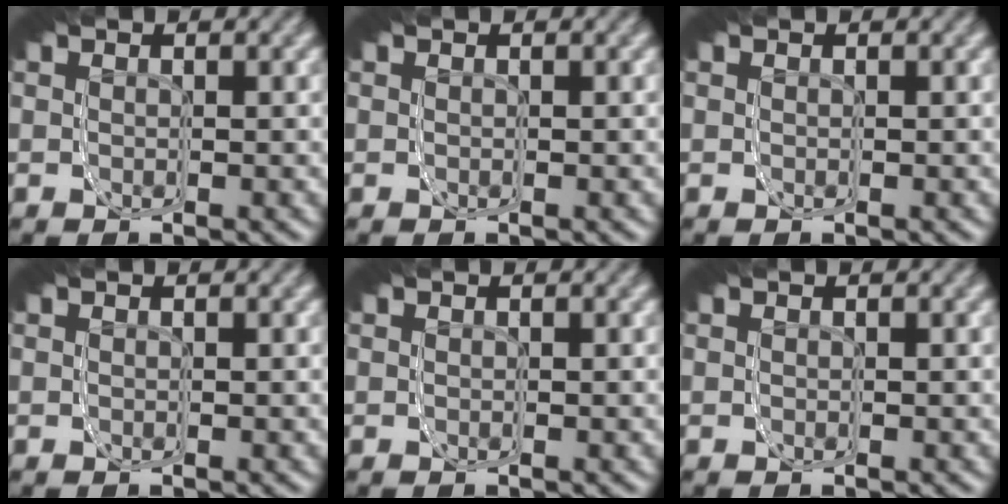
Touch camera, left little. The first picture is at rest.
{"total": 0.0}
{"total": 0.0}
{"total": 0.0}
{"total": 0.0}
{"total": 0.0}